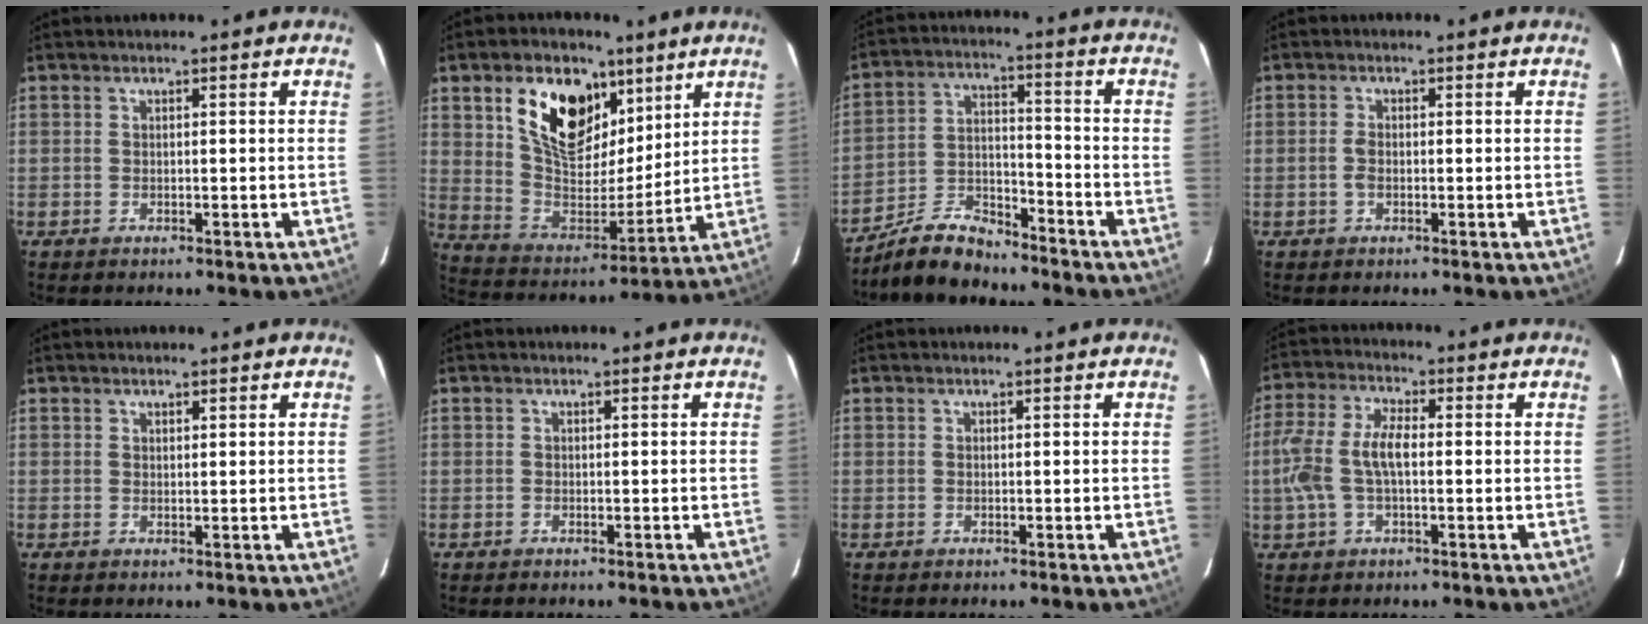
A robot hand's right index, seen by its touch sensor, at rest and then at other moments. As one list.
[{"total": 18.1, "force": [9.1, 10.4, 11.8], "torque": [-0.217, 0.012, 0.172]}, {"total": 9.5, "force": [-8.4, 3.1, 3.2], "torque": [-0.077, 0.022, -0.156]}, {"total": 1.7, "force": [-0.5, 1.0, 1.4], "torque": [-0.030, 0.002, -0.011]}, {"total": 0.8, "force": [0.7, 0.3, 0.2], "torque": [-0.004, 0.002, 0.013]}, {"total": 0.6, "force": [-0.6, 0.1, 0.1], "torque": [-0.004, -0.001, -0.010]}, {"total": 0.0}, {"total": 9.3, "force": [-0.7, 4.0, 8.4], "torque": [-0.182, 0.012, -0.014]}]